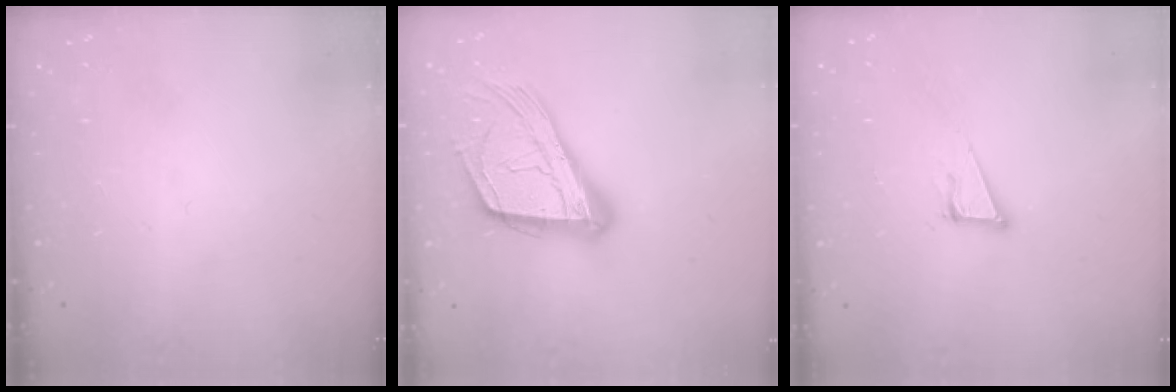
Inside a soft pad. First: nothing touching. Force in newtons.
{"total": 21.0, "press": 20.8, "slide": 2.7}
{"total": 6.8, "press": 6.4, "slide": 2.4}